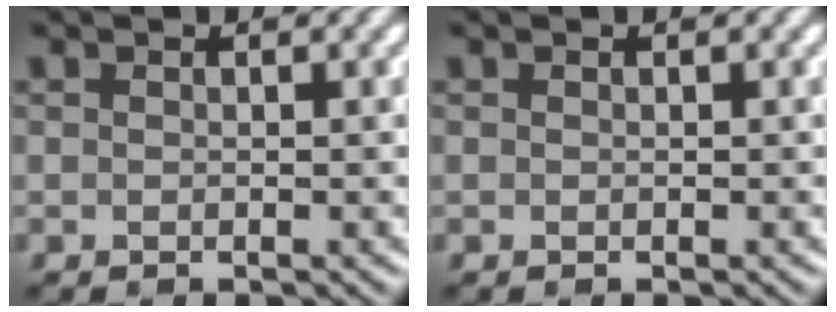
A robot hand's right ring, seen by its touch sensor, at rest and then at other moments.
{"total": 0.0}